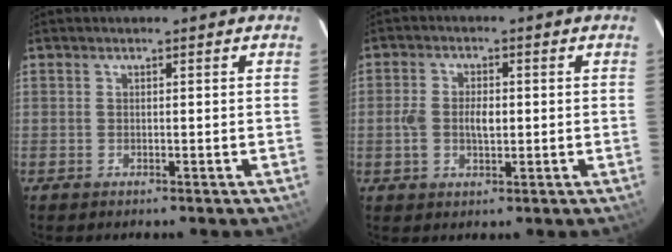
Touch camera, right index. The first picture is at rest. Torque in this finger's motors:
{"motor_torque": [0.16, 0.01, 0.18, 0.09]}